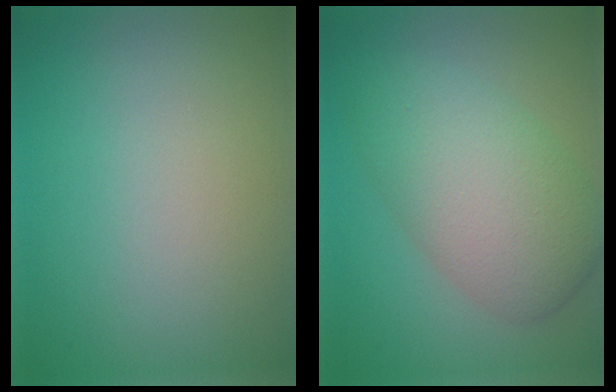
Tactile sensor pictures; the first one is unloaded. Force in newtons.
{"total": 7.1, "press": 7.1, "slide": 0.2}